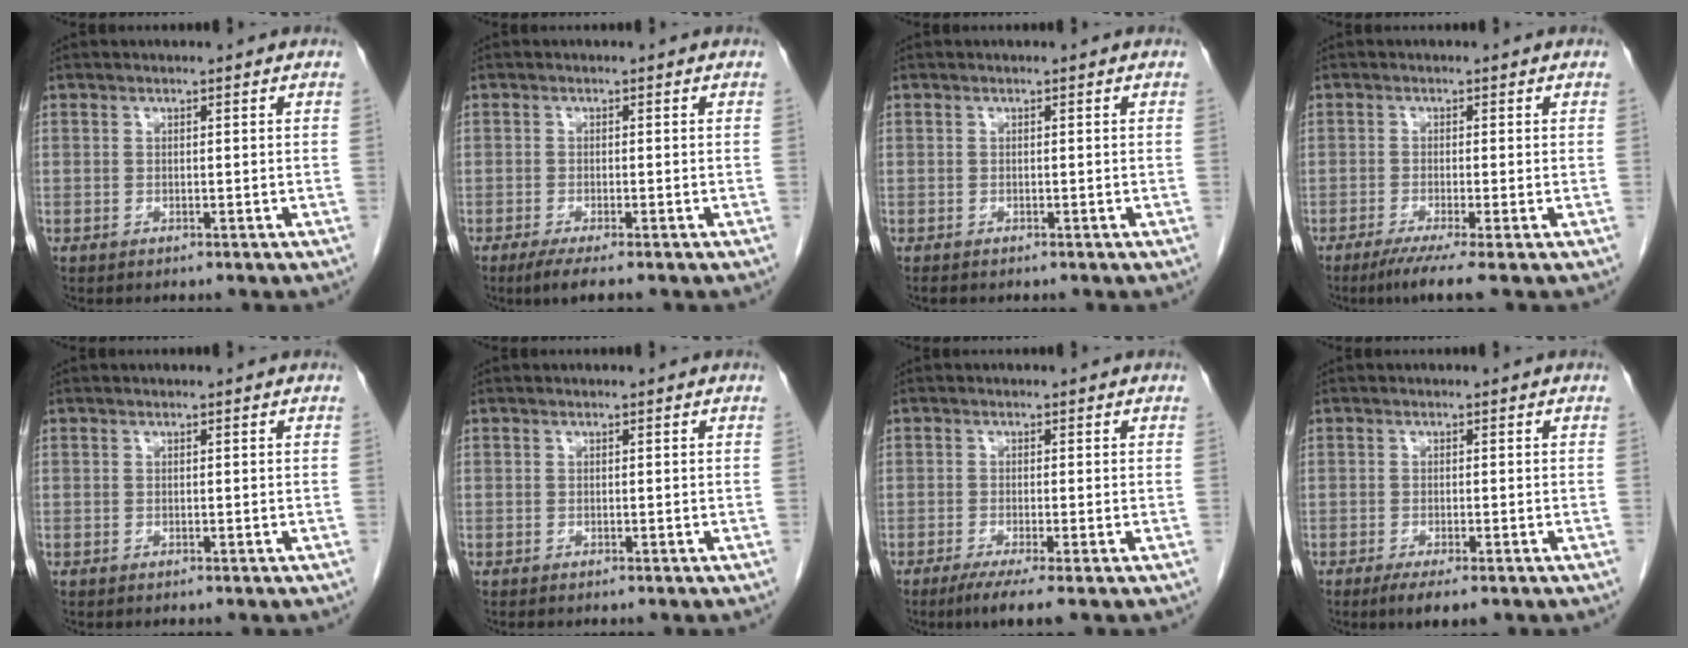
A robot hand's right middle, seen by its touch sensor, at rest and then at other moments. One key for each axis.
{"total": 3.2, "fx": -2.3, "fy": 0.0, "fz": 2.3, "tx": -0.045, "ty": -0.011, "tz": -0.041}
{"total": 0.5, "fx": -0.4, "fy": 0.2, "fz": 0.2, "tx": -0.006, "ty": 0.000, "tz": -0.008}
{"total": 4.5, "fx": -3.0, "fy": -0.6, "fz": 3.3, "tx": -0.057, "ty": -0.016, "tz": -0.057}
{"total": 0.0}
{"total": 0.0}
{"total": 4.2, "fx": -2.6, "fy": -0.2, "fz": 3.2, "tx": -0.055, "ty": -0.015, "tz": -0.048}
{"total": 3.8, "fx": -2.5, "fy": 0.7, "fz": 2.8, "tx": -0.045, "ty": -0.011, "tz": -0.036}